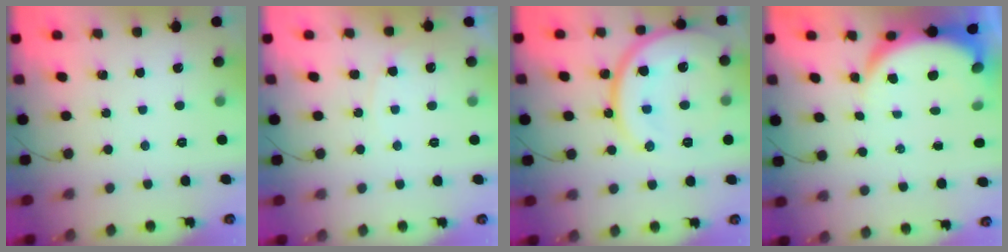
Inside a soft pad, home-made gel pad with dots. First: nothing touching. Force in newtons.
{"total": 5.2, "press": 5.2, "slide": 0.4}
{"total": 17.6, "press": 17.5, "slide": 1.8}
{"total": 6.8, "press": 6.8, "slide": 0.9}